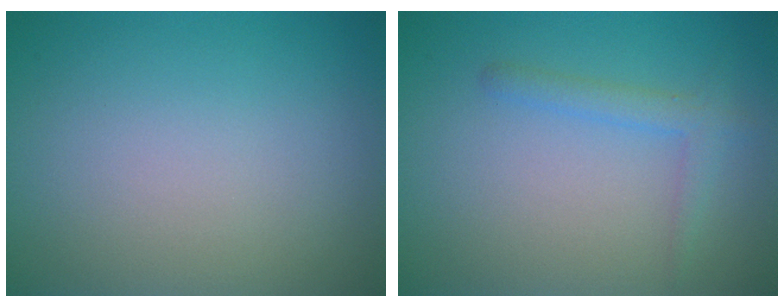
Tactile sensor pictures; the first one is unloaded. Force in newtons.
{"total": 1.9, "press": 1.9, "slide": 0.1}